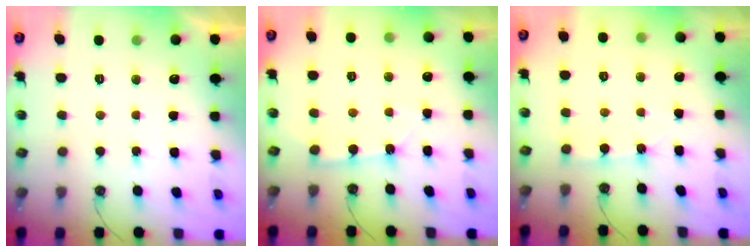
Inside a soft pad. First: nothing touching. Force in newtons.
{"total": 3.0, "press": 3.0, "slide": 0.2}
{"total": 2.8, "press": 2.8, "slide": 0.3}